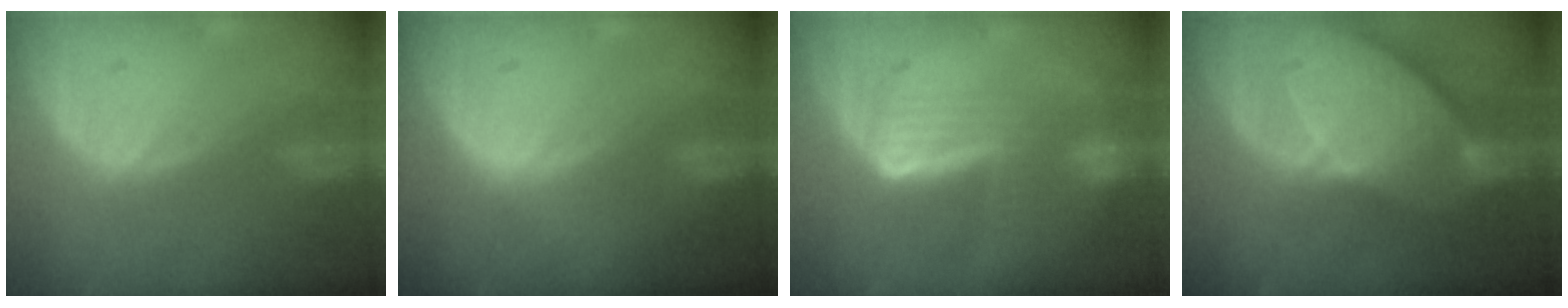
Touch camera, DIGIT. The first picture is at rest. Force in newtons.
{"total": 0.0}
{"total": 6.7, "press": 5.7, "slide": 3.6}
{"total": 10.7, "press": 9.4, "slide": 5.1}